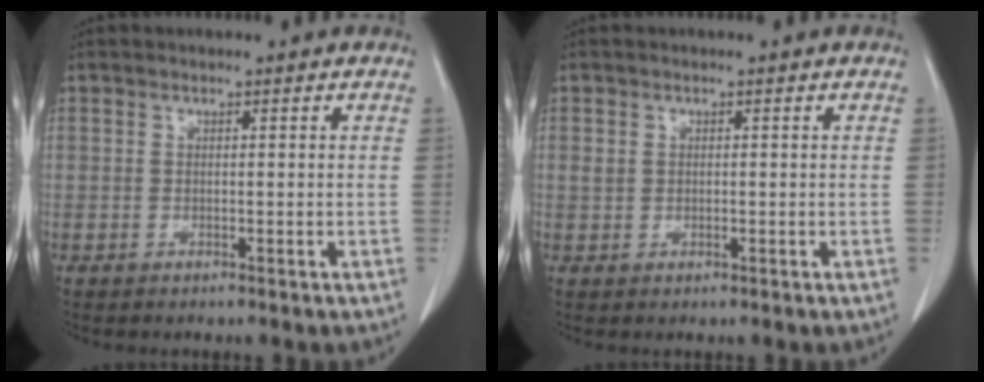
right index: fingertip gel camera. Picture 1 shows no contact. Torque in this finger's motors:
{"motor_torque": [0.12, -0.04, 0.00, 0.00]}